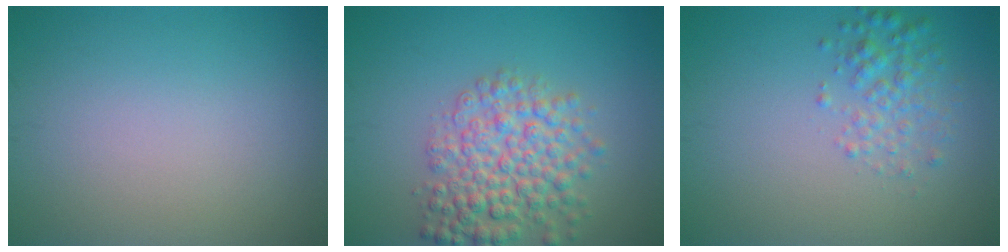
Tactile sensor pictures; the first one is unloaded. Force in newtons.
{"total": 5.9, "press": 5.9, "slide": 0.2}
{"total": 2.4, "press": 2.4, "slide": 0.1}